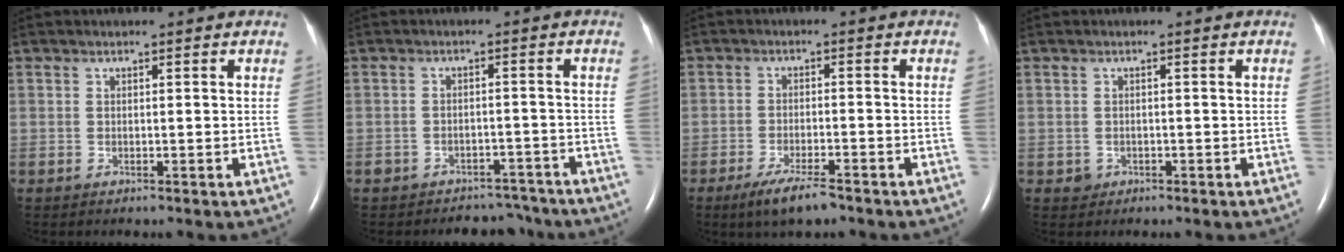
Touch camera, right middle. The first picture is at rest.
{"total": 6.1, "force": [-5.3, 3.1, 0.0], "torque": [0.008, 0.020, -0.067]}
{"total": 6.0, "force": [-4.3, 1.1, 4.0], "torque": [-0.083, -0.012, -0.071]}
{"total": 1.1, "force": [-0.5, 1.0, 0.0], "torque": [-0.001, 0.003, -0.006]}